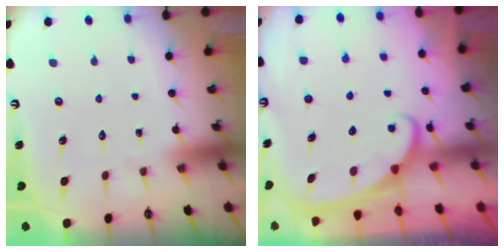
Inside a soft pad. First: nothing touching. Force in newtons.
{"total": 2.6, "press": 2.6, "slide": 0.3}